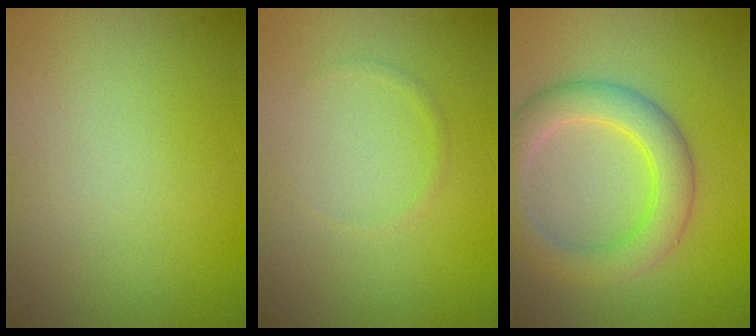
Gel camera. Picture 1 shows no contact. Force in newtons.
{"total": 0.5, "press": 0.5, "slide": 0.0}
{"total": 4.9, "press": 4.9, "slide": 0.2}